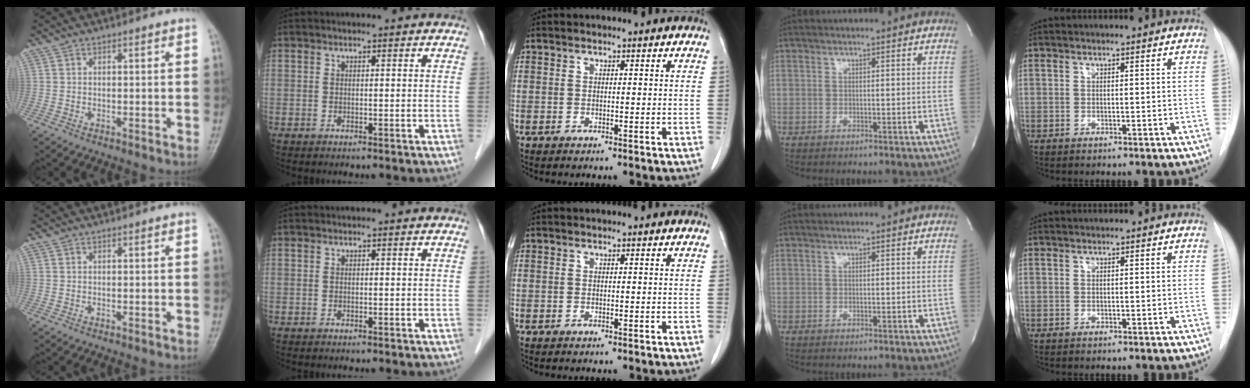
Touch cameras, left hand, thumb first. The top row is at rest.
{}